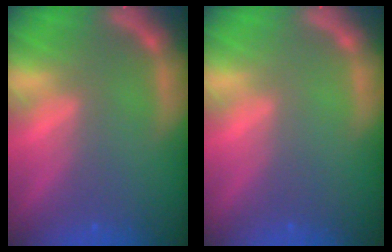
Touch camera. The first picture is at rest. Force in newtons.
{"total": 0.0}